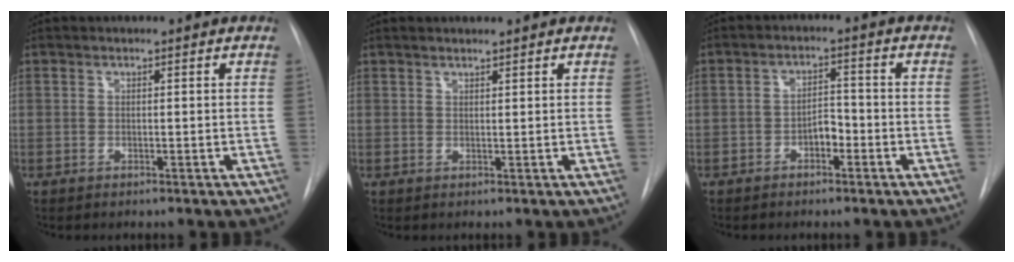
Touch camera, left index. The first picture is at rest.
{"total": 2.2, "force": [1.9, 0.2, 1.1], "torque": [-0.016, 0.015, 0.029]}
{"total": 3.2, "force": [-1.6, 1.6, 2.2], "torque": [-0.032, 0.012, -0.030]}